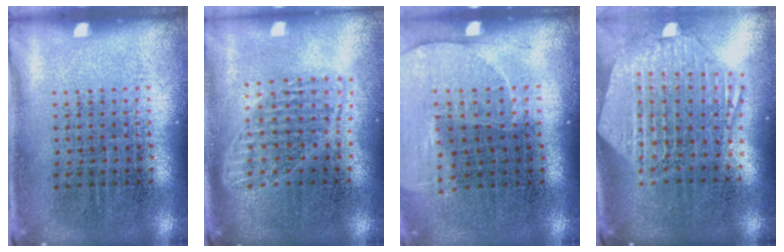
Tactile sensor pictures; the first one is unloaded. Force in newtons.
{"total": 1.7, "press": 1.5, "slide": 0.9}
{"total": 1.3, "press": 1.2, "slide": 0.4}
{"total": 2.8, "press": 2.3, "slide": 1.6}